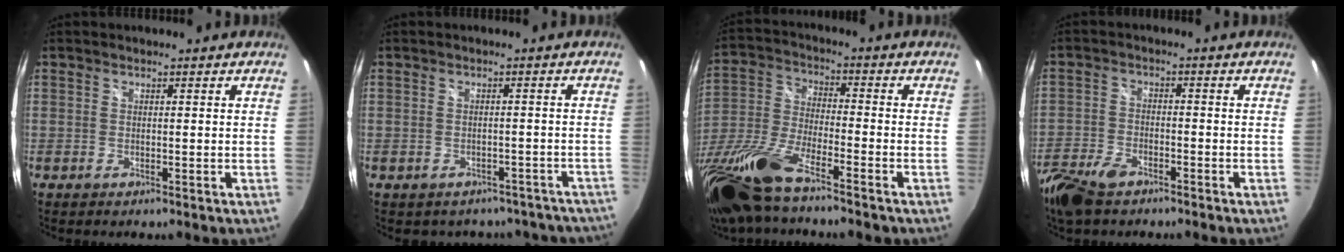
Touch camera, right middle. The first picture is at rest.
{"total": 11.7, "force": [-9.7, 6.0, 2.9], "torque": [-0.054, 0.009, -0.091]}
{"total": 18.4, "force": [-13.1, 4.3, 12.2], "torque": [-0.272, -0.041, -0.258]}
{"total": 11.2, "force": [-7.8, 5.4, 6.1], "torque": [-0.161, -0.026, -0.156]}